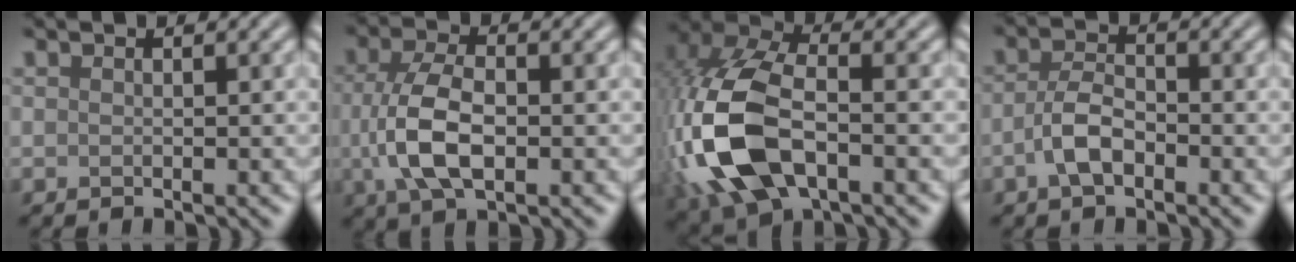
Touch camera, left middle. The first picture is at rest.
{"total": 5.9, "force": [-0.6, 3.2, 5.0], "torque": [-0.117, -0.002, -0.013]}
{"total": 12.0, "force": [-3.0, 6.8, 9.5], "torque": [-0.237, 0.000, -0.065]}
{"total": 3.2, "force": [-1.3, 1.6, 2.4], "torque": [-0.047, 0.007, -0.034]}